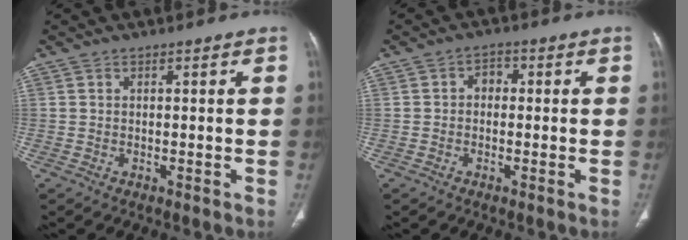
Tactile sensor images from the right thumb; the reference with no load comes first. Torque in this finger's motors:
{"motor_torque": [0.39, 0.75, 0.43, 0.03, -0.02]}